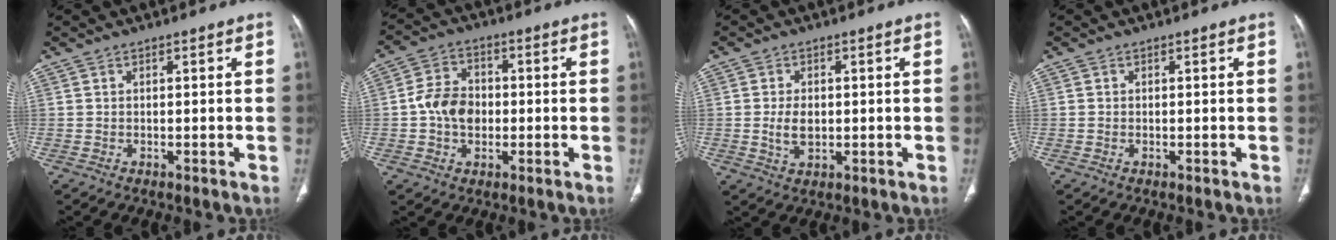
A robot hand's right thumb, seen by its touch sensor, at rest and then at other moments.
{"total": 8.4, "force": [-0.7, 6.4, 5.4], "torque": [-0.077, 0.016, -0.021]}
{"total": 4.5, "force": [-0.1, 2.9, 3.4], "torque": [-0.061, -0.003, 0.001]}
{"total": 0.0}